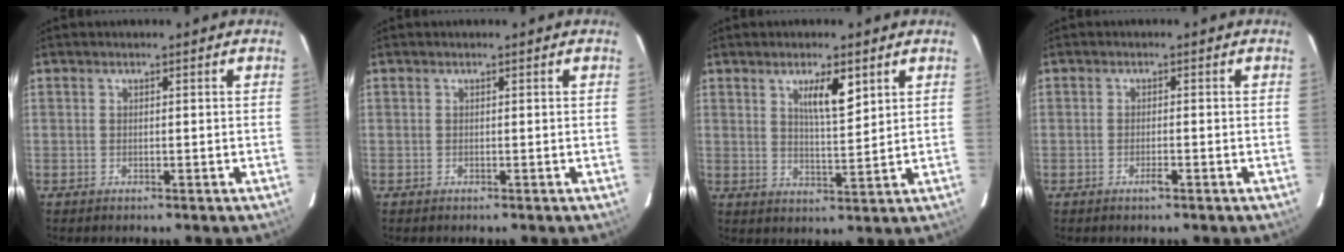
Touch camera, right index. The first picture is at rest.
{"total": 0.0}
{"total": 5.8, "force": [3.0, 1.1, 4.8], "torque": [-0.083, -0.003, 0.053]}
{"total": 1.4, "force": [-0.8, 0.1, 1.2], "torque": [-0.023, -0.001, -0.014]}